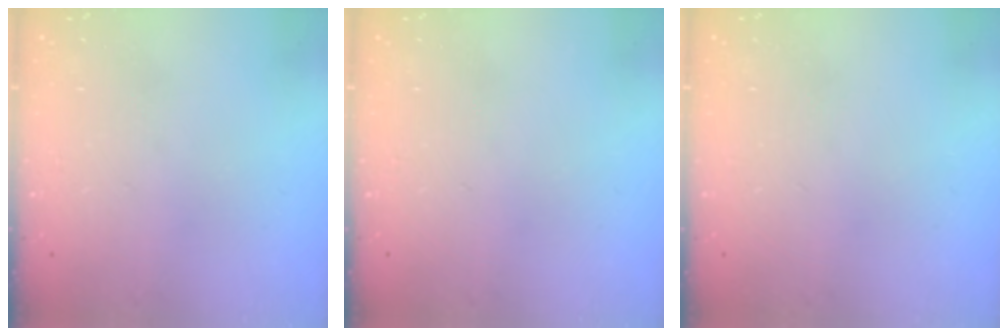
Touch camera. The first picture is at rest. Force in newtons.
{"total": 0.0}
{"total": 0.0}